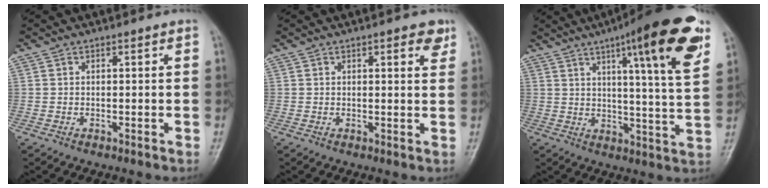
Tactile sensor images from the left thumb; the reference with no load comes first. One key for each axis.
{"total": 3.7, "fx": 2.1, "fy": 1.3, "fz": 2.7, "tx": -0.022, "ty": -0.008, "tz": 0.022}
{"total": 19.1, "fx": 9.8, "fy": 2.7, "fz": 16.2, "tx": -0.205, "ty": -0.035, "tz": 0.133}